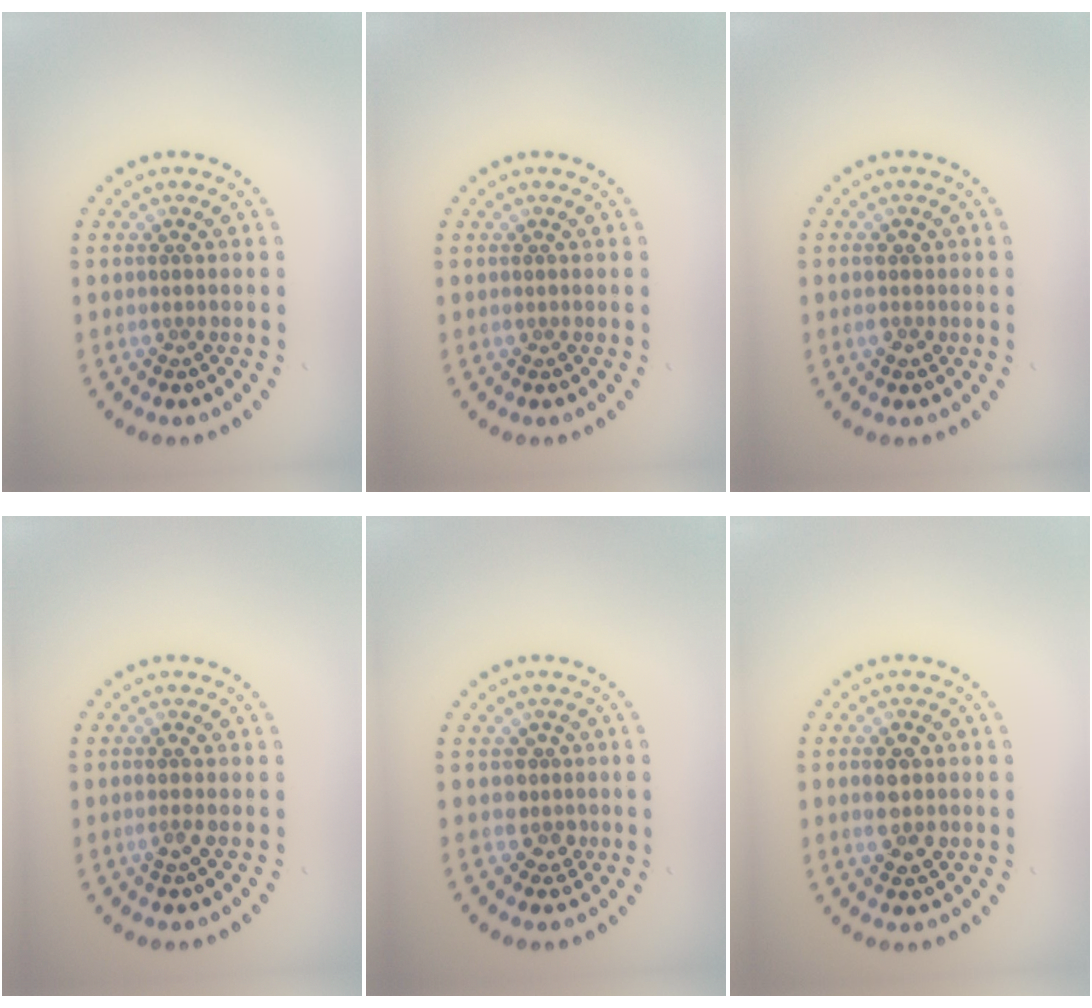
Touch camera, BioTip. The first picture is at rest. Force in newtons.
{"total": 0.0}
{"total": 1.5, "press": 1.5, "slide": 0.3}
{"total": 0.9, "press": 0.8, "slide": 0.5}
{"total": 1.7, "press": 1.3, "slide": 1.2}
{"total": 3.7, "press": 3.7, "slide": 0.1}